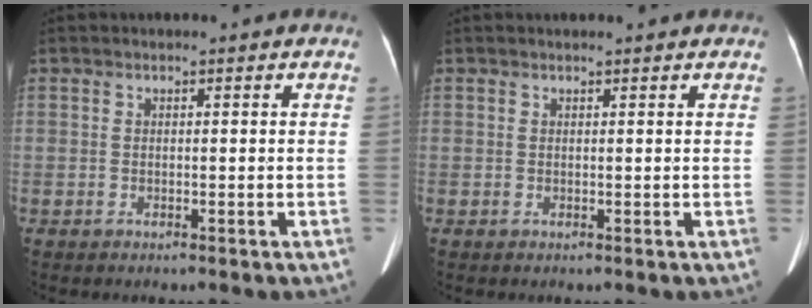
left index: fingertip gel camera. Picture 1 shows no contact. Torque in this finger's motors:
{"motor_torque": [0.02, 0.01, 0.04, 0.02]}